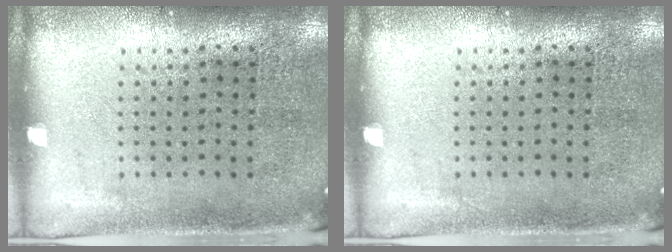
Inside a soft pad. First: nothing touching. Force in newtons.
{"total": 0.0}